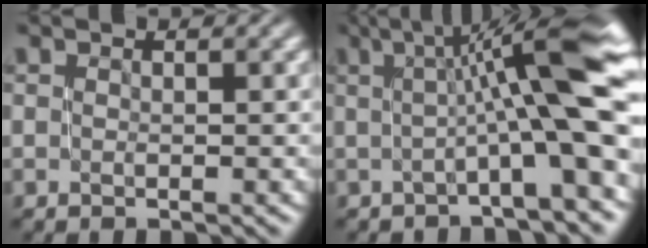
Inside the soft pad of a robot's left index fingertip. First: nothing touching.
{"total": 10.8, "force": [0.9, 1.9, 10.6], "torque": [-0.139, 0.024, 0.013]}